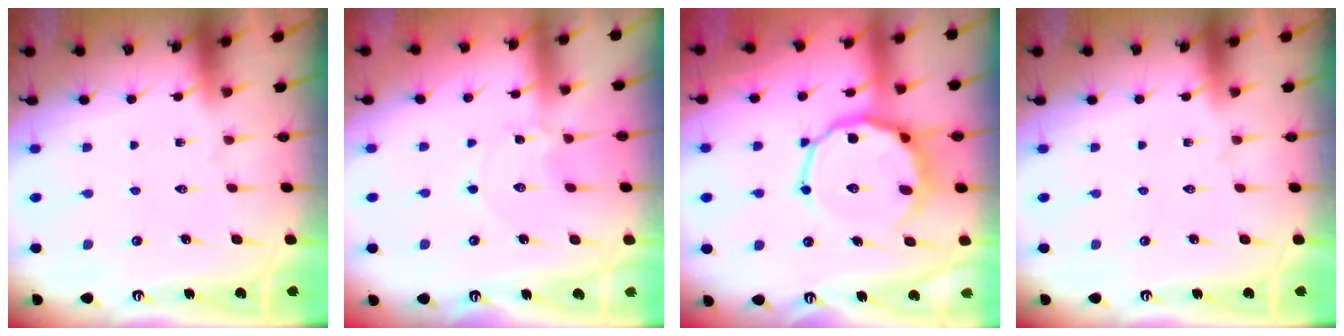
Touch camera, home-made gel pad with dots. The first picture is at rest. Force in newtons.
{"total": 1.4, "press": 1.4, "slide": 0.1}
{"total": 11.9, "press": 11.7, "slide": 2.5}
{"total": 0.0}